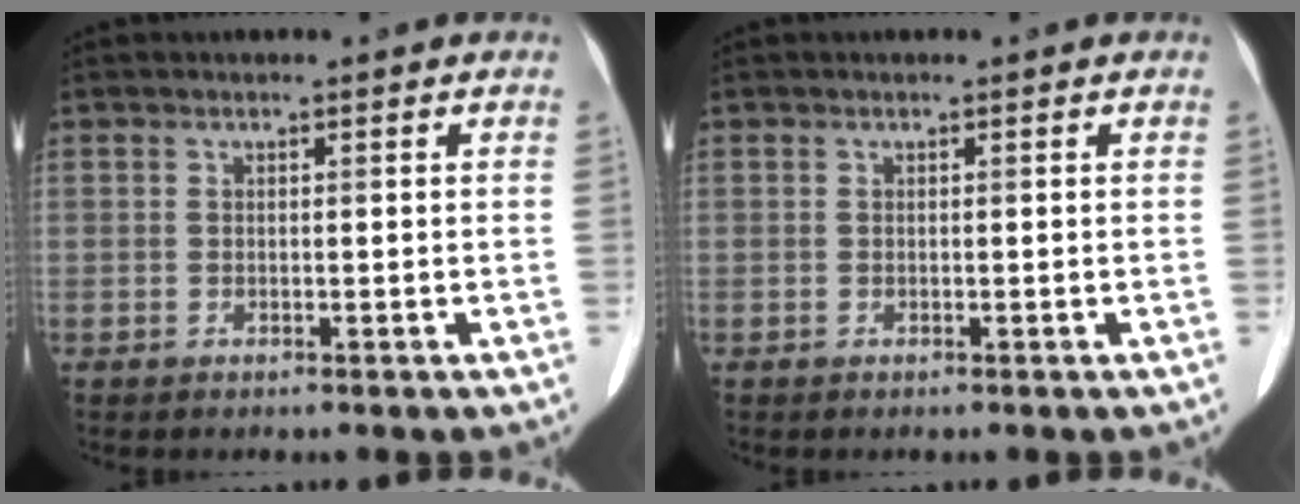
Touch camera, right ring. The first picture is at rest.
{"total": 0.0}